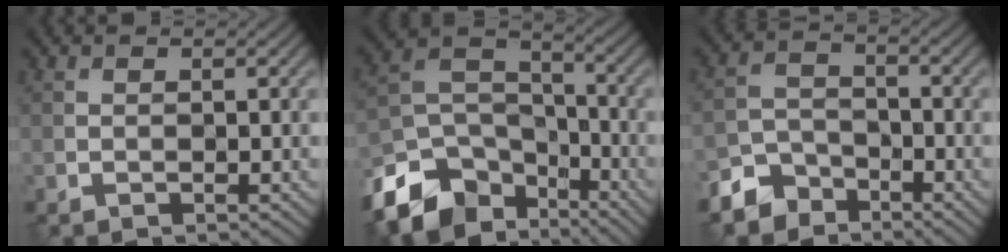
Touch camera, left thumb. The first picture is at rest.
{"total": 13.3, "force": [-8.8, 7.9, 6.0], "torque": [-0.155, -0.022, -0.163]}
{"total": 5.4, "force": [-4.3, 3.0, 1.3], "torque": [-0.031, -0.002, -0.095]}